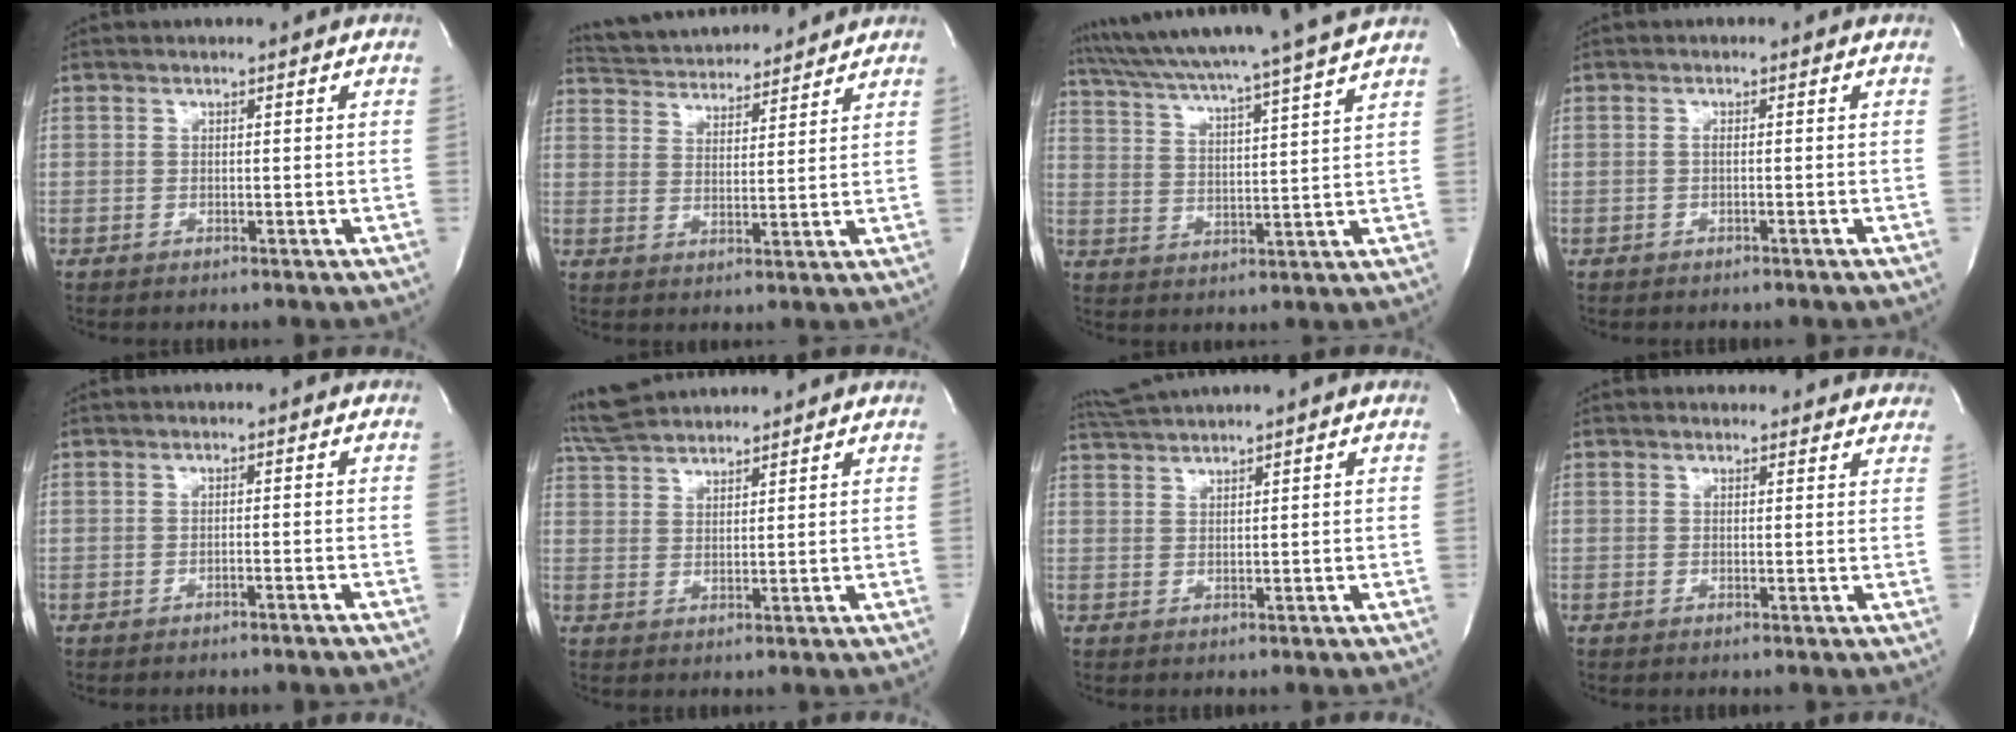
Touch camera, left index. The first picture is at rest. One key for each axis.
{"total": 13.4, "fx": 12.7, "fy": 2.5, "fz": 3.5, "tx": -0.062, "ty": 0.024, "tz": 0.198}
{"total": 18.8, "fx": 16.6, "fy": -2.3, "fz": 8.5, "tx": -0.152, "ty": -0.017, "tz": 0.241}
{"total": 0.8, "fx": -0.5, "fy": 0.0, "fz": 0.6, "tx": -0.014, "ty": 0.001, "tz": -0.006}
{"total": 1.6, "fx": -1.4, "fy": -0.2, "fz": 0.8, "tx": -0.017, "ty": 0.004, "tz": -0.013}
{"total": 8.8, "fx": 8.3, "fy": 1.5, "fz": 2.5, "tx": -0.057, "ty": 0.036, "tz": 0.155}
{"total": 3.8, "fx": 3.4, "fy": -1.4, "fz": 0.8, "tx": -0.021, "ty": 0.011, "tz": 0.072}
{"total": 9.1, "fx": 8.6, "fy": 2.7, "fz": 1.3, "tx": 0.015, "ty": 0.005, "tz": 0.072}